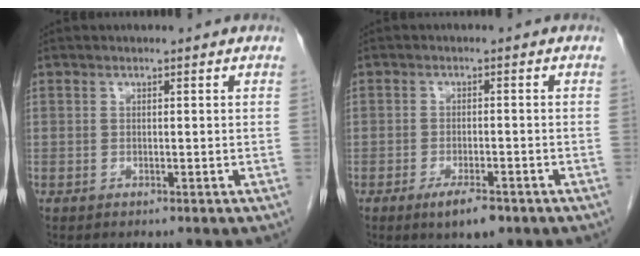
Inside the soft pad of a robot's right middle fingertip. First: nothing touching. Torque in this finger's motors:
{"motor_torque": [0.44, -0.28, 0.12, 0.05]}